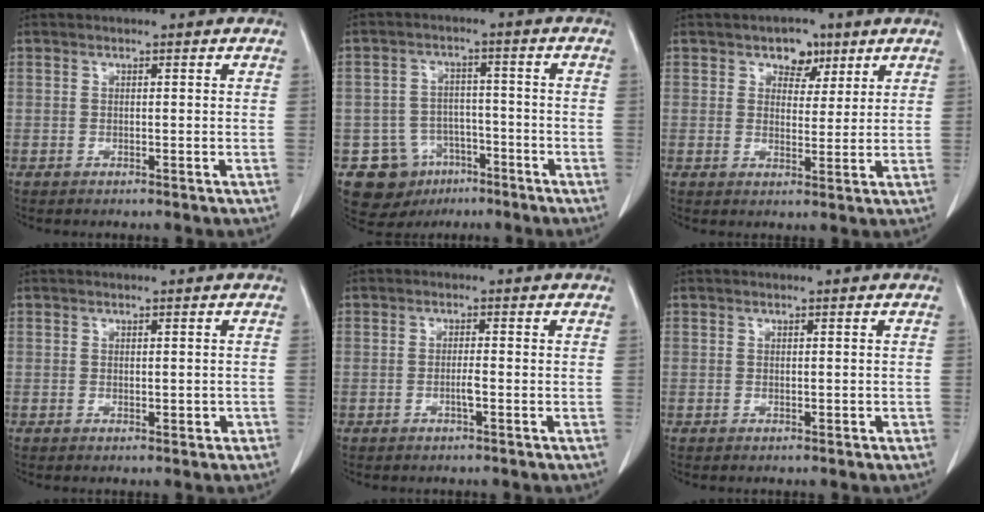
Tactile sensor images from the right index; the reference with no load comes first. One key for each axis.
{"total": 9.2, "fx": -4.7, "fy": 7.7, "fz": 1.5, "tx": -0.028, "ty": 0.021, "tz": -0.061}
{"total": 4.6, "fx": 2.7, "fy": 3.1, "fz": 2.1, "tx": -0.022, "ty": 0.006, "tz": 0.041}
{"total": 1.5, "fx": -0.3, "fy": 0.7, "fz": 1.3, "tx": -0.021, "ty": -0.003, "tz": 0.001}
{"total": 1.9, "fx": -0.6, "fy": 0.0, "fz": 1.8, "tx": -0.036, "ty": -0.001, "tz": -0.011}
{"total": 0.8, "fx": -0.1, "fy": 0.3, "fz": 0.7, "tx": -0.013, "ty": -0.002, "tz": 0.001}